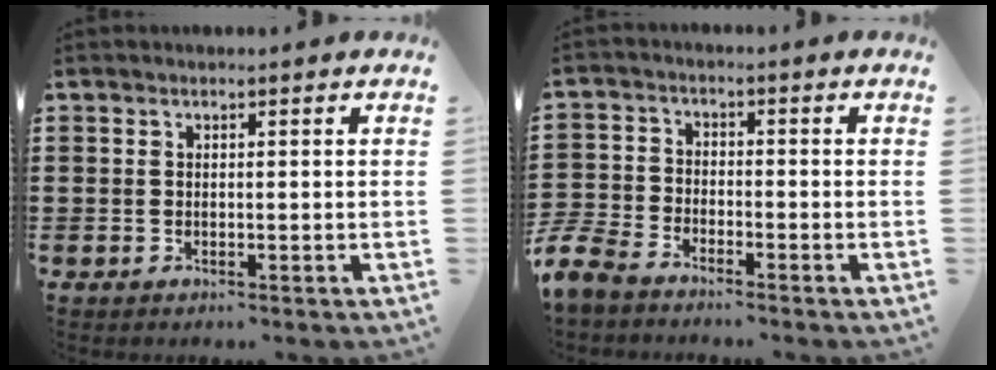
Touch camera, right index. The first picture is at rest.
{"total": 5.1, "force": [-4.9, 0.8, 1.1], "torque": [-0.060, -0.011, -0.108]}